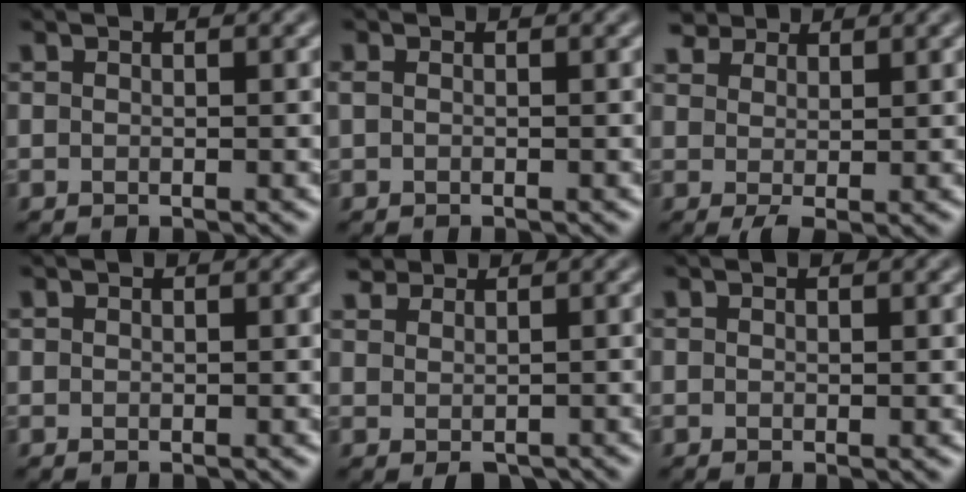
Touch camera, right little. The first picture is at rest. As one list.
[{"total": 0.6, "force": [-0.2, 0.3, 0.4], "torque": [-0.011, -0.001, -0.002]}, {"total": 2.9, "force": [1.7, 1.7, 1.7], "torque": [-0.037, 0.003, 0.034]}, {"total": 0.0}, {"total": 2.4, "force": [1.2, 1.8, 0.8], "torque": [-0.013, -0.001, 0.023]}, {"total": 0.0}]